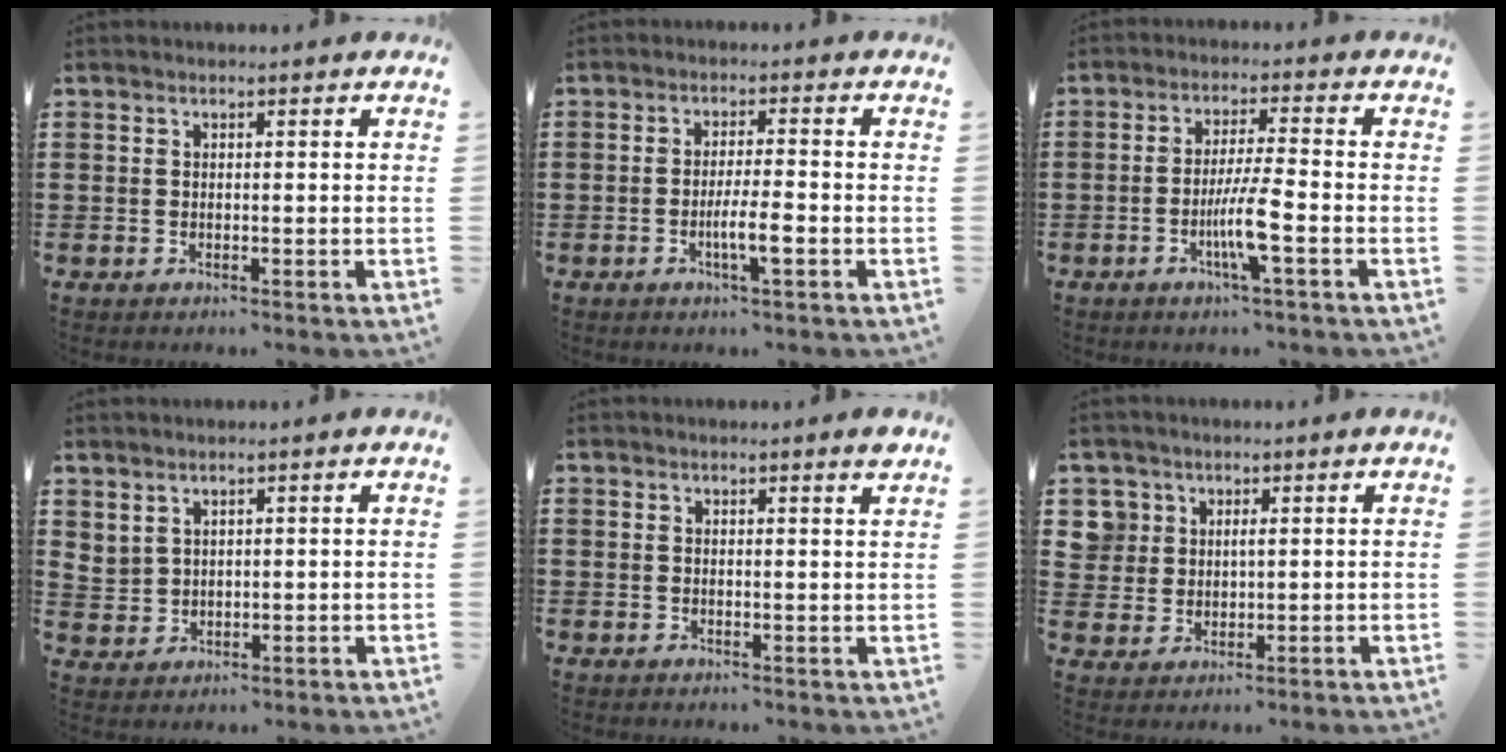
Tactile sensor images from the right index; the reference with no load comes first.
{"total": 4.6, "force": [-1.8, 0.4, 4.2], "torque": [-0.078, -0.006, -0.034]}
{"total": 6.4, "force": [-2.4, 0.0, 5.9], "torque": [-0.111, -0.014, -0.046]}
{"total": 2.2, "force": [1.7, 1.3, 0.4], "torque": [-0.016, 0.006, 0.034]}
{"total": 1.3, "force": [0.9, -0.1, 0.8], "torque": [-0.009, -0.005, 0.015]}
{"total": 3.4, "force": [1.5, 3.0, 0.4], "torque": [-0.026, 0.013, 0.029]}